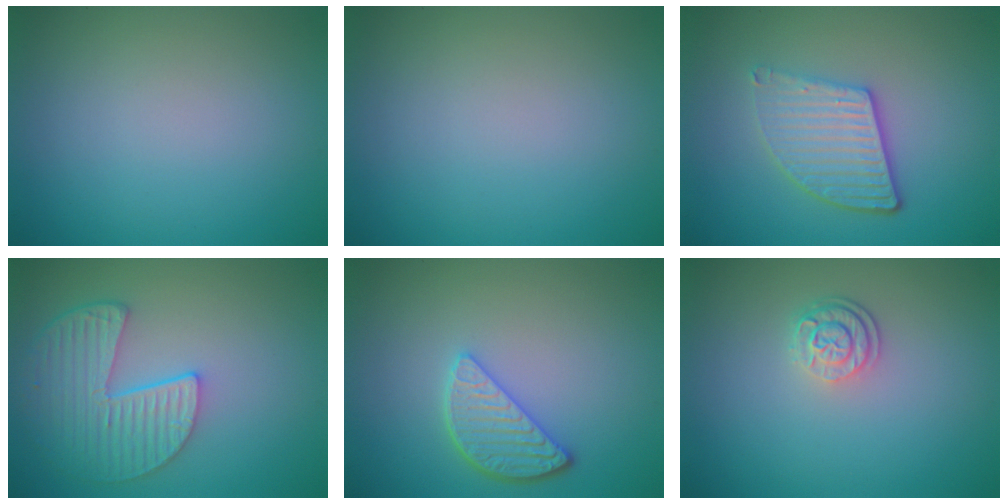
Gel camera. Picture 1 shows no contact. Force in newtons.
{"total": 0.0}
{"total": 4.3, "press": 3.5, "slide": 2.6}
{"total": 5.3, "press": 4.3, "slide": 3.1}
{"total": 3.3, "press": 3.0, "slide": 1.5}
{"total": 2.5, "press": 1.9, "slide": 1.6}